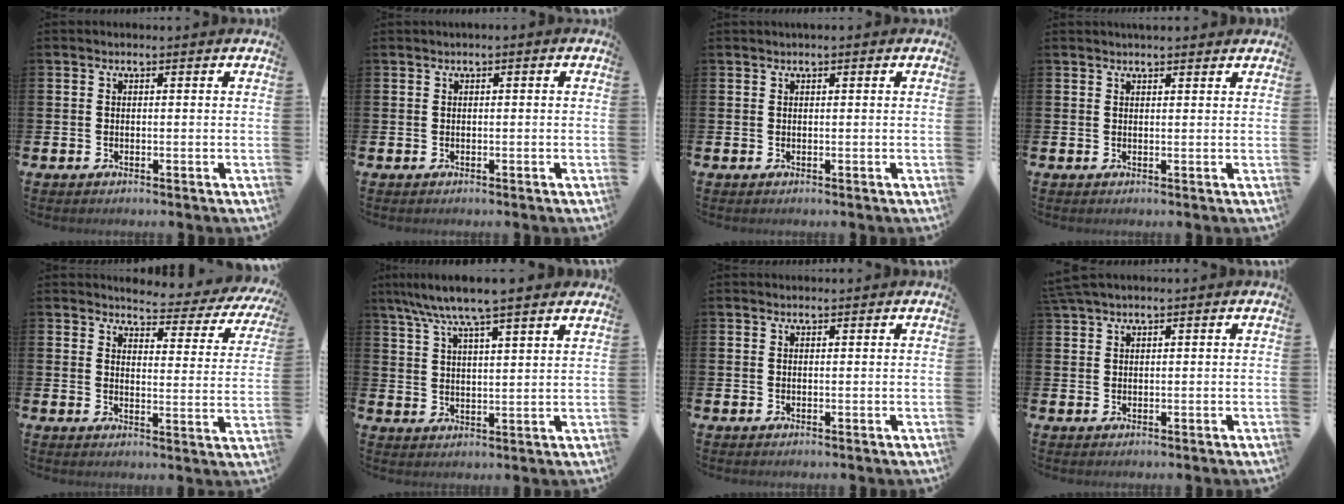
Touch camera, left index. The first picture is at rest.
{"total": 0.0}
{"total": 0.5, "force": [0.5, 0.1, 0.2], "torque": [0.005, 0.000, 0.007]}
{"total": 1.7, "force": [1.7, 0.3, 0.2], "torque": [0.010, -0.006, 0.027]}
{"total": 3.6, "force": [3.4, 0.9, 0.8], "torque": [-0.017, -0.039, 0.048]}
{"total": 7.9, "force": [7.2, 0.3, 3.3], "torque": [-0.089, -0.026, 0.129]}
{"total": 0.8, "force": [0.8, 0.1, 0.0], "torque": [0.015, -0.005, 0.011]}
{"total": 2.2, "force": [1.9, 0.3, 1.1], "torque": [-0.028, 0.007, 0.036]}